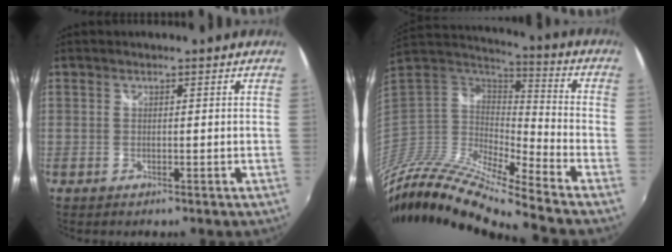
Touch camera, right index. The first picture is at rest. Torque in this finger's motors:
{"motor_torque": [-1.01, -1.13, -0.88, 0.01]}